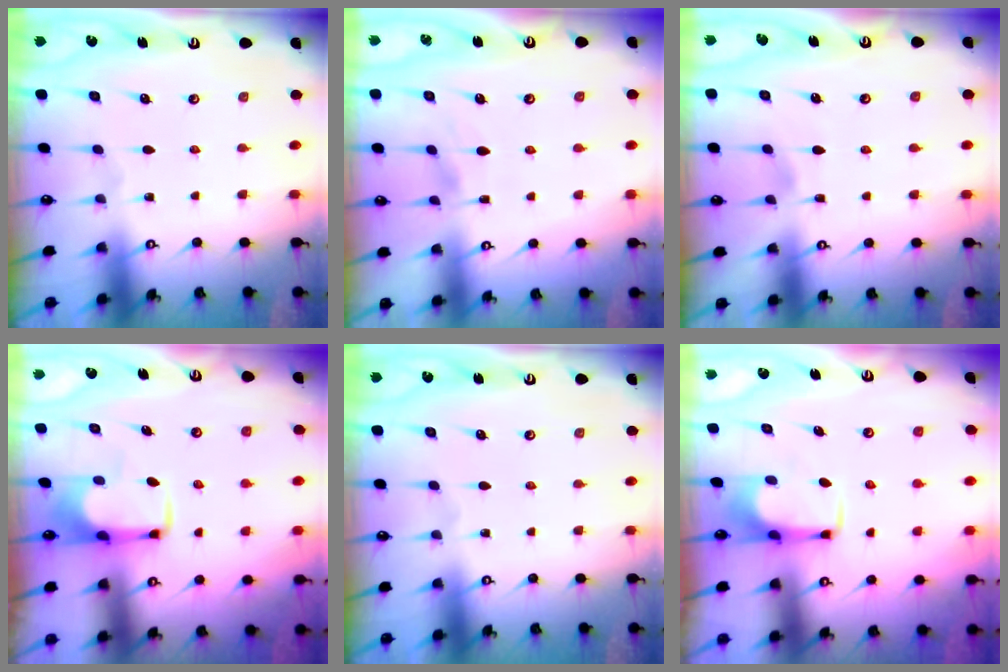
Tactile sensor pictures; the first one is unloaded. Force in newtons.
{"total": 1.7, "press": 1.4, "slide": 1.0}
{"total": 3.2, "press": 3.2, "slide": 0.4}
{"total": 2.0, "press": 2.0, "slide": 0.4}
{"total": 0.0}
{"total": 1.7, "press": 1.7, "slide": 0.4}